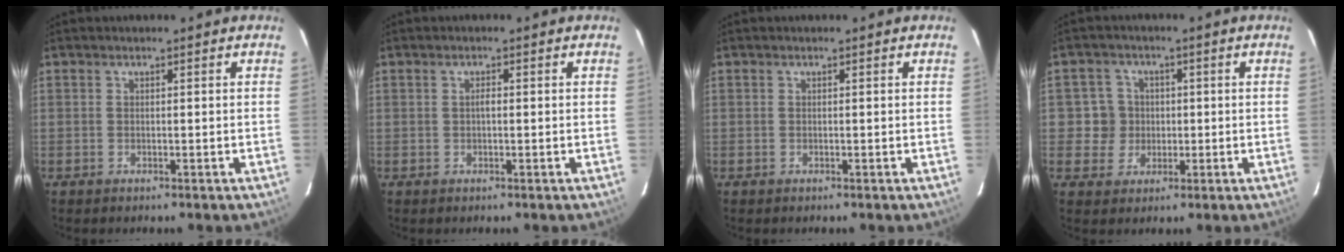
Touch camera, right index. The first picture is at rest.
{"total": 0.9, "force": [0.0, 0.4, 0.8], "torque": [-0.014, 0.003, -0.001]}
{"total": 0.0}
{"total": 5.2, "force": [-0.1, 5.2, 0.3], "torque": [0.001, 0.014, 0.000]}